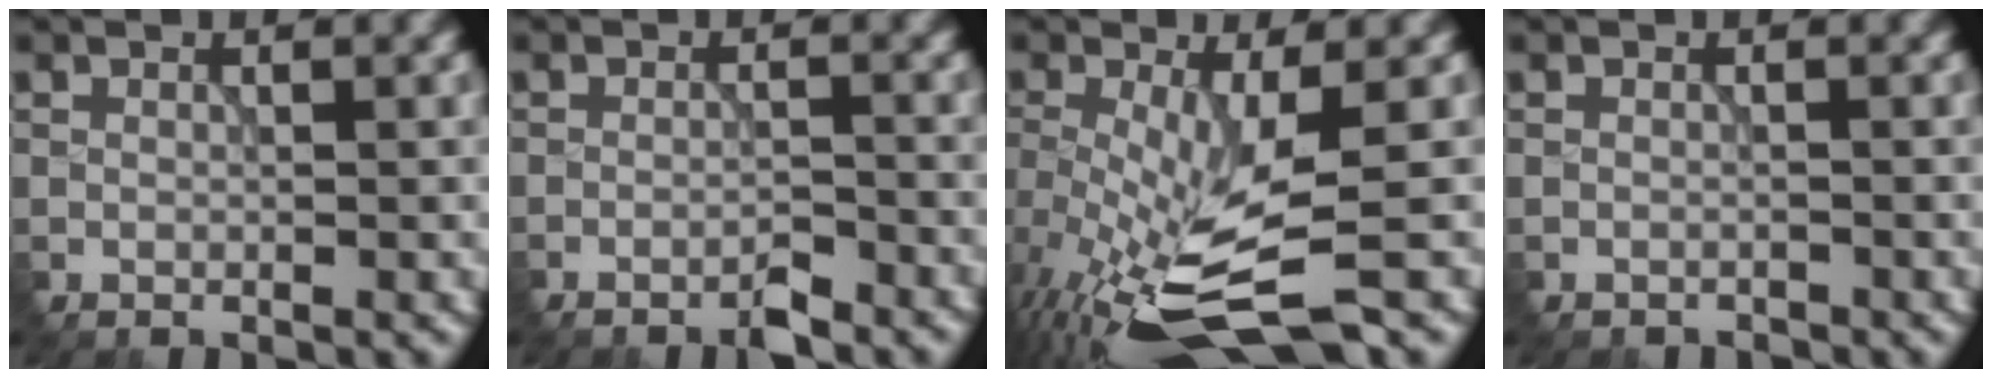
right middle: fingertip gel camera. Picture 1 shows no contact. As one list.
[{"total": 1.8, "force": [-1.8, 0.0, 0.3], "torque": [-0.008, 0.007, -0.040]}, {"total": 7.7, "force": [-3.2, 2.0, 6.8], "torque": [-0.161, -0.017, -0.064]}, {"total": 1.3, "force": [-1.1, -0.1, -0.7], "torque": [0.014, 0.003, -0.020]}]